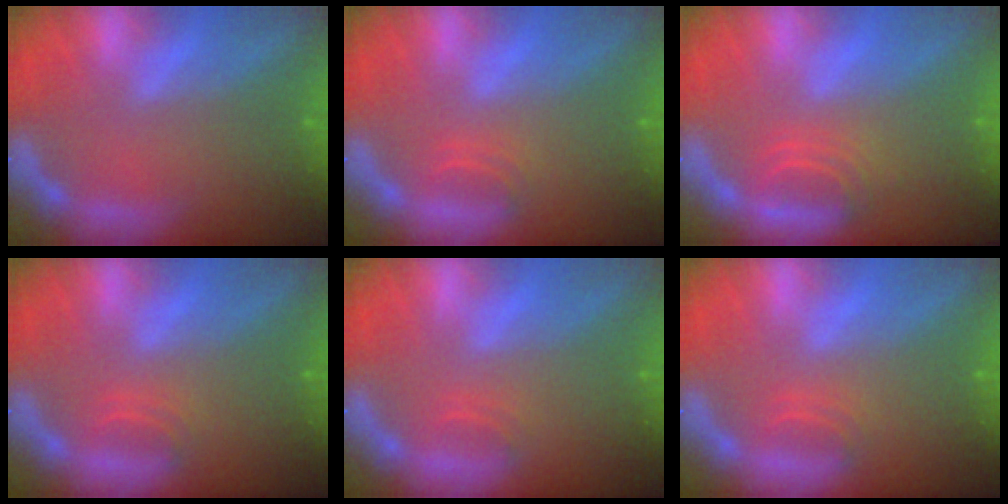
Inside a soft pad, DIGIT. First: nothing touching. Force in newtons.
{"total": 1.4}
{"total": 2.9}
{"total": 1.4}
{"total": 0.9}
{"total": 1.4}